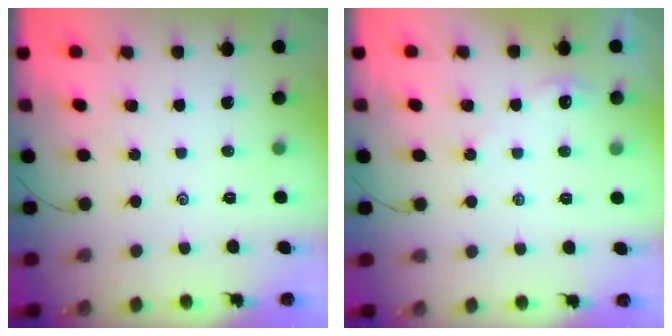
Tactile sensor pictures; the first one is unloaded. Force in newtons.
{"total": 2.6, "press": 2.6, "slide": 0.3}